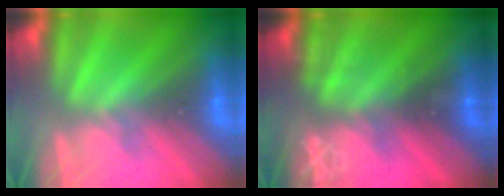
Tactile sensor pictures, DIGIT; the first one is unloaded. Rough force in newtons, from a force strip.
{"total": 3.0}